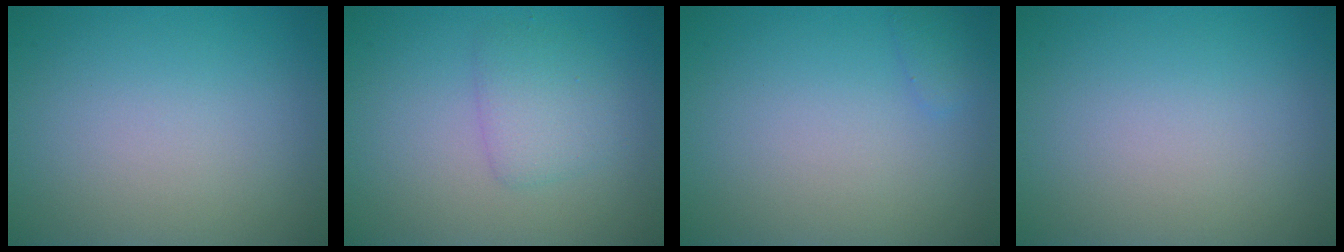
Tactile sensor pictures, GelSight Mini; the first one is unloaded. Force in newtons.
{"total": 2.3, "press": 2.3, "slide": 0.1}
{"total": 0.8, "press": 0.8, "slide": 0.0}
{"total": 0.0}